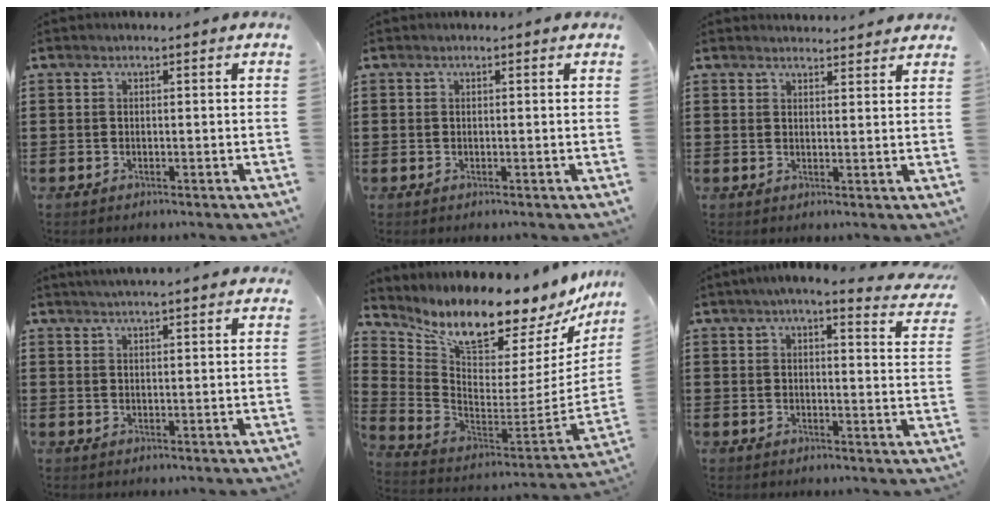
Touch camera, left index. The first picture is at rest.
{"total": 0.0}
{"total": 2.3, "force": [2.2, 0.3, 0.0], "torque": [0.002, -0.008, 0.041]}
{"total": 2.3, "force": [2.1, -0.1, 0.8], "torque": [-0.020, 0.000, 0.040]}
{"total": 9.7, "force": [8.5, 2.3, 4.2], "torque": [-0.088, -0.087, 0.136]}
{"total": 4.5, "force": [3.8, 0.1, 2.3], "torque": [-0.061, -0.012, 0.066]}